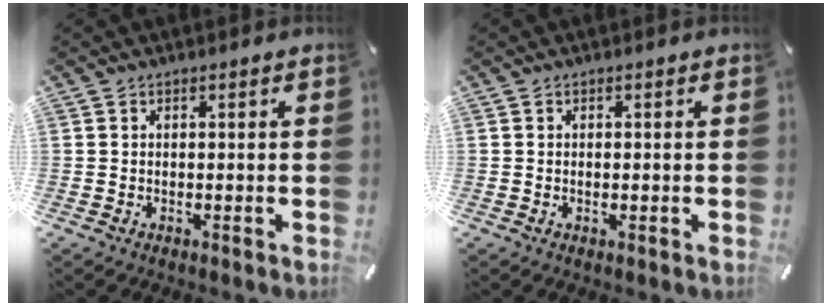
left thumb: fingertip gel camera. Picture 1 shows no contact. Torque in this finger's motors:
{"motor_torque": [0.13, 0.11, -0.01, -0.07, -0.05]}